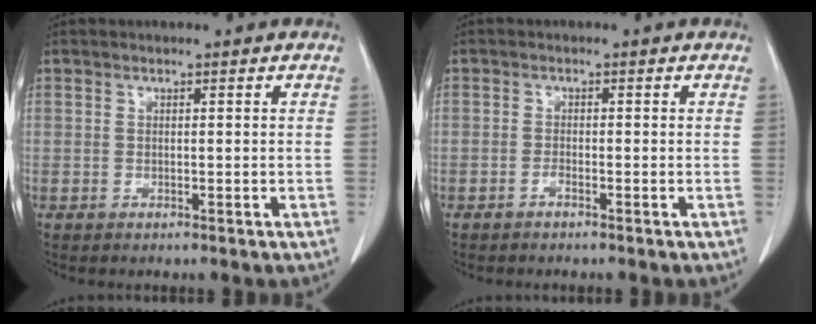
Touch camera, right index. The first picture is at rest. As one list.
[{"total": 0.7, "force": [-0.5, 0.0, 0.5], "torque": [-0.007, 0.002, -0.008]}]